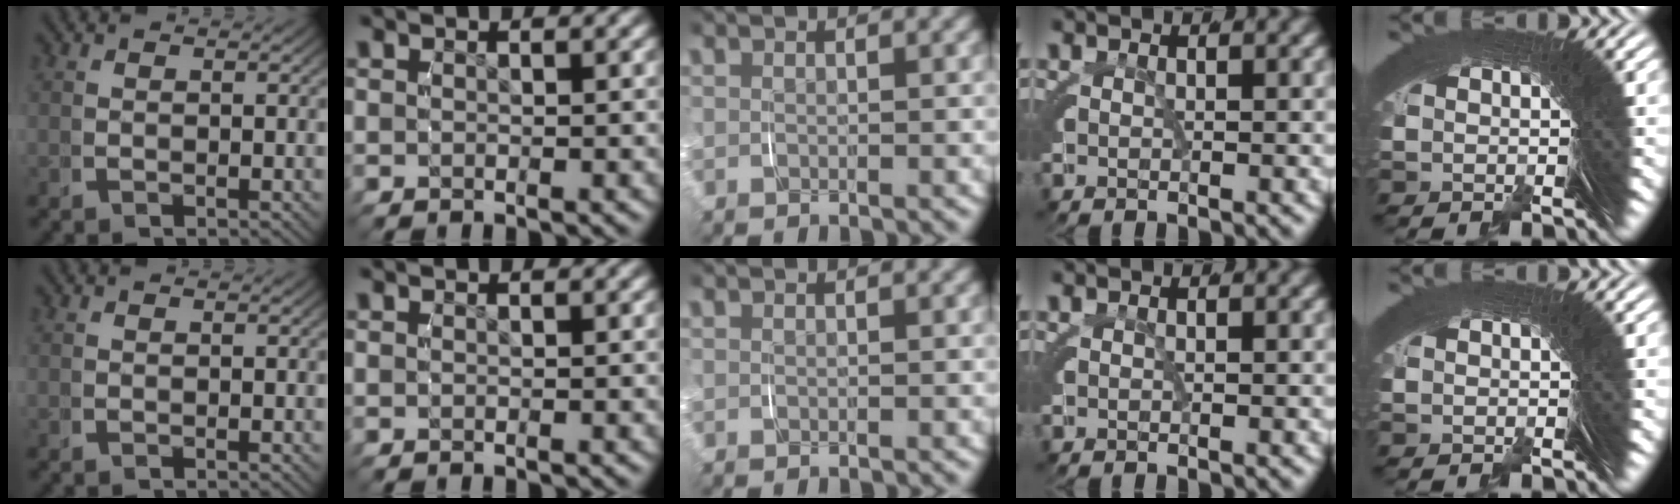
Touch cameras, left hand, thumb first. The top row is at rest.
{}